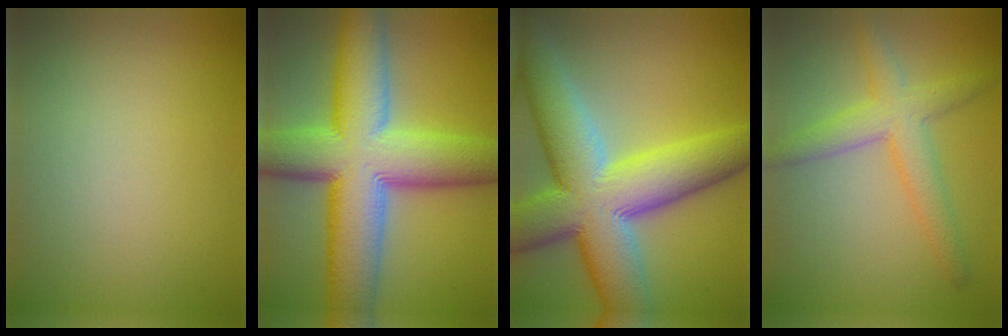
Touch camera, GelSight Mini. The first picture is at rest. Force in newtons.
{"total": 13.4, "press": 13.4, "slide": 0.8}
{"total": 13.2, "press": 13.2, "slide": 0.9}
{"total": 4.0, "press": 4.0, "slide": 0.1}